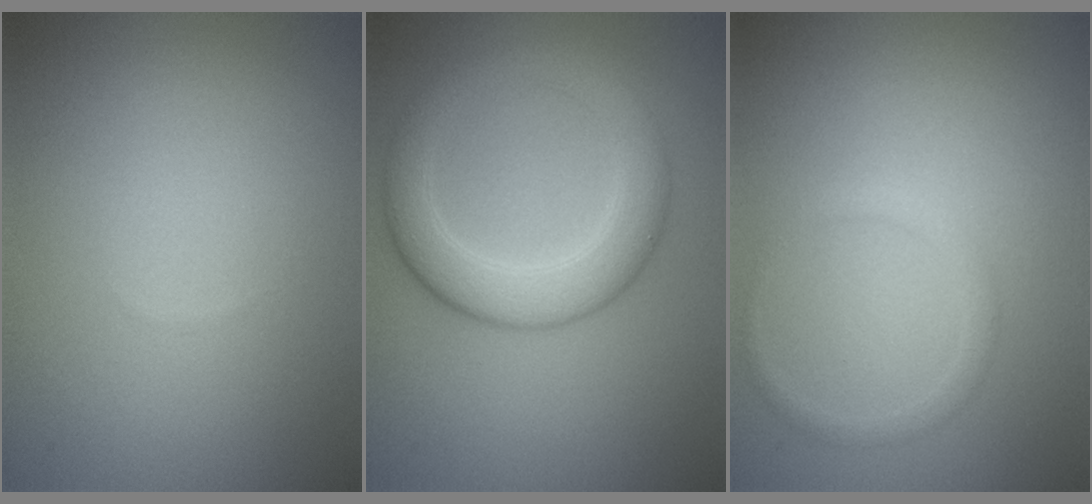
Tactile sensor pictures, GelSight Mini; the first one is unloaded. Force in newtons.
{"total": 5.1, "press": 5.1, "slide": 0.0}
{"total": 1.1, "press": 1.1, "slide": 0.1}